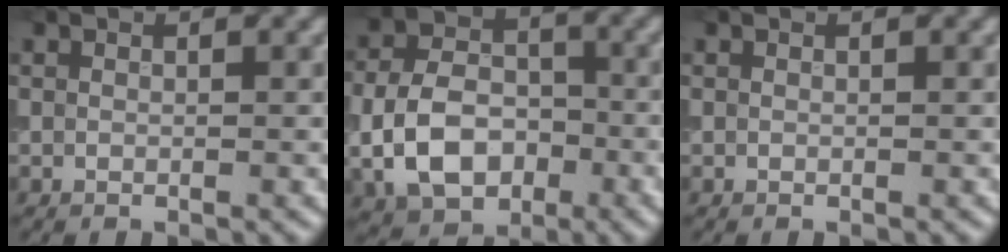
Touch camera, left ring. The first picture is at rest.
{"total": 7.7, "force": [-2.2, 5.4, 5.0], "torque": [-0.097, -0.004, -0.040]}
{"total": 0.0}